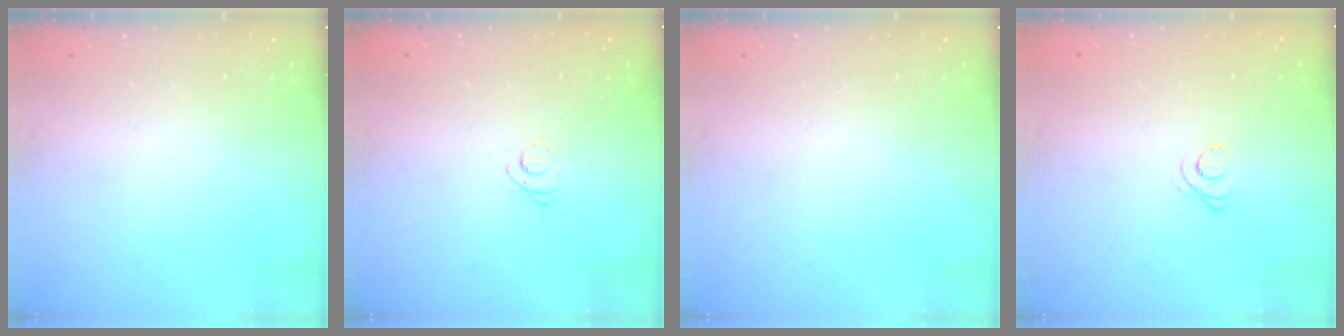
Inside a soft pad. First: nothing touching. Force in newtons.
{"total": 2.5, "press": 2.5, "slide": 0.3}
{"total": 0.0}
{"total": 3.5, "press": 3.4, "slide": 0.4}